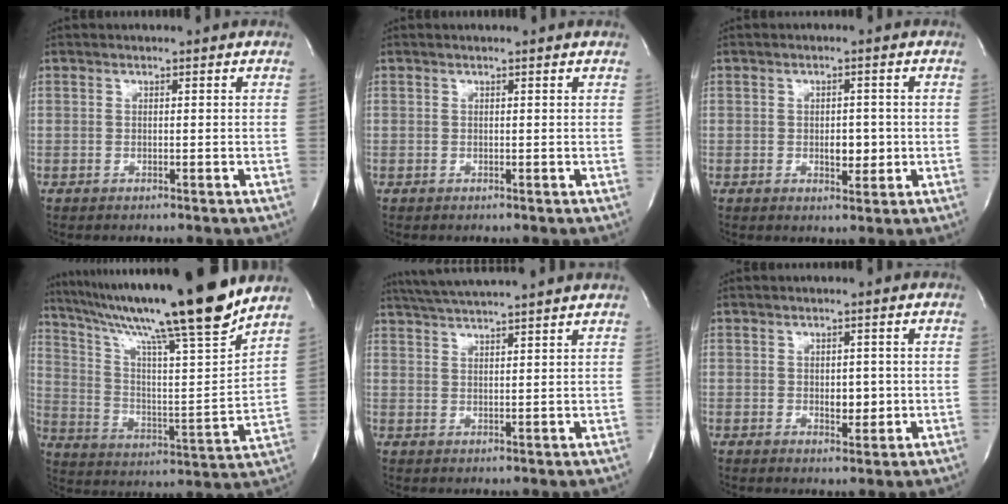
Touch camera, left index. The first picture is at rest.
{"total": 0.7, "force": [0.7, 0.0, 0.2], "torque": [-0.005, 0.009, 0.009]}
{"total": 3.2, "force": [-0.4, 1.8, 2.7], "torque": [-0.036, 0.001, -0.001]}
{"total": 23.6, "force": [19.1, -0.8, 13.8], "torque": [-0.236, -0.027, 0.304]}
{"total": 11.2, "force": [10.1, -0.9, 4.9], "torque": [-0.091, 0.027, 0.147]}
{"total": 2.8, "force": [-0.1, 1.6, 2.3], "torque": [-0.030, -0.002, 0.005]}